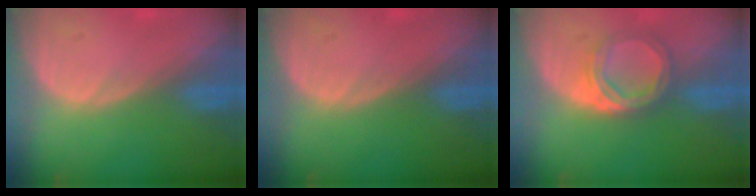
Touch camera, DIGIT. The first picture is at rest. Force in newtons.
{"total": 0.0}
{"total": 5.6, "press": 5.0, "slide": 2.6}